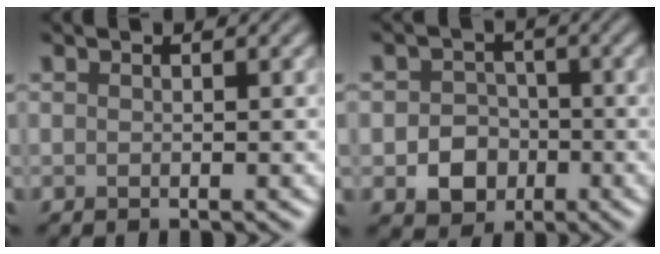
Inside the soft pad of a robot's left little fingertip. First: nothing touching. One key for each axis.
{"total": 4.2, "fx": -1.3, "fy": 3.5, "fz": 1.9, "tx": -0.010, "ty": -0.002, "tz": -0.032}